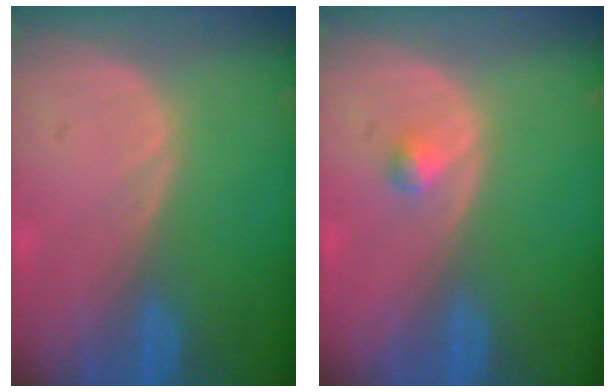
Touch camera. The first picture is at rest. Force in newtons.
{"total": 1.1, "press": 1.1, "slide": 0.1}